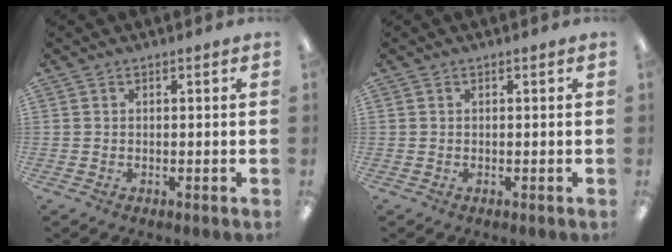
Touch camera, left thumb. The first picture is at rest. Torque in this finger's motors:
{"motor_torque": [0.00, 0.00, 0.03, 0.03, 0.00]}